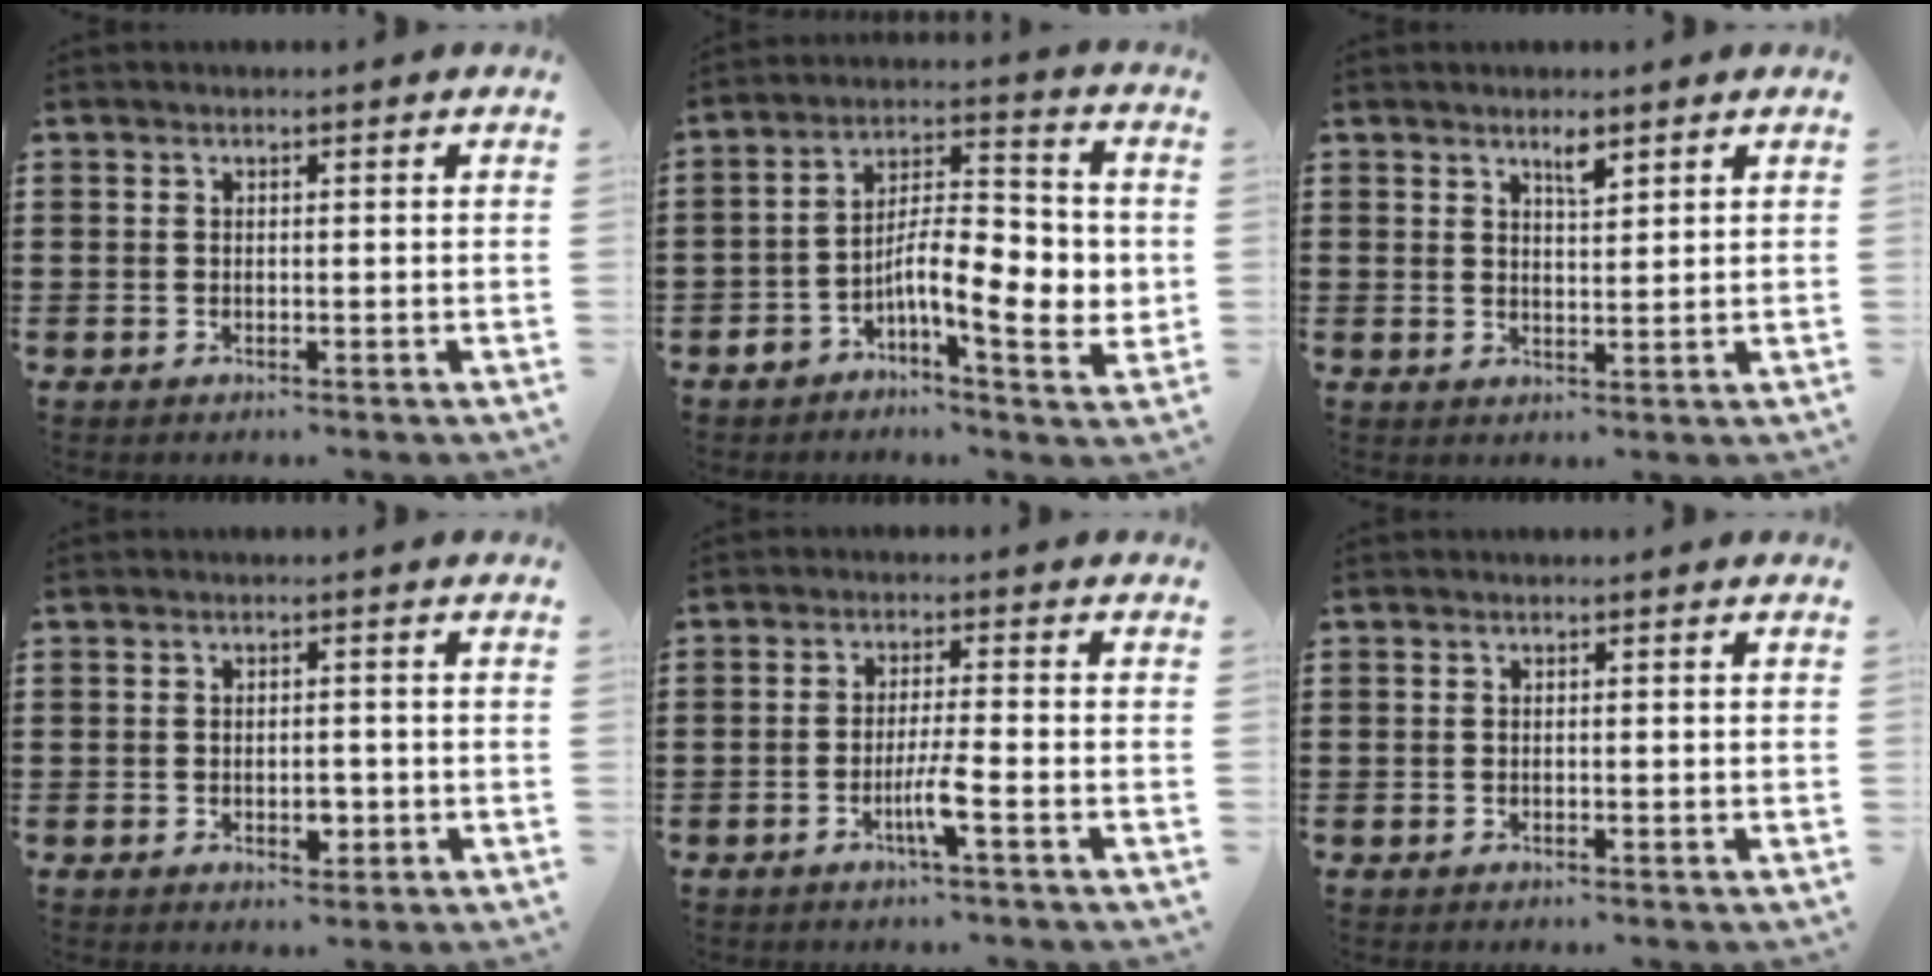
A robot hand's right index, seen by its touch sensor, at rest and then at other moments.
{"total": 9.6, "force": [-2.2, 3.8, 8.5], "torque": [-0.145, -0.005, -0.041]}
{"total": 2.6, "force": [2.0, 0.6, 1.6], "torque": [-0.019, -0.004, 0.031]}
{"total": 3.1, "force": [-1.0, 1.6, 2.5], "torque": [-0.044, 0.002, -0.018]}
{"total": 4.3, "force": [-2.0, -0.1, 3.8], "torque": [-0.072, -0.011, -0.038]}
{"total": 0.0}